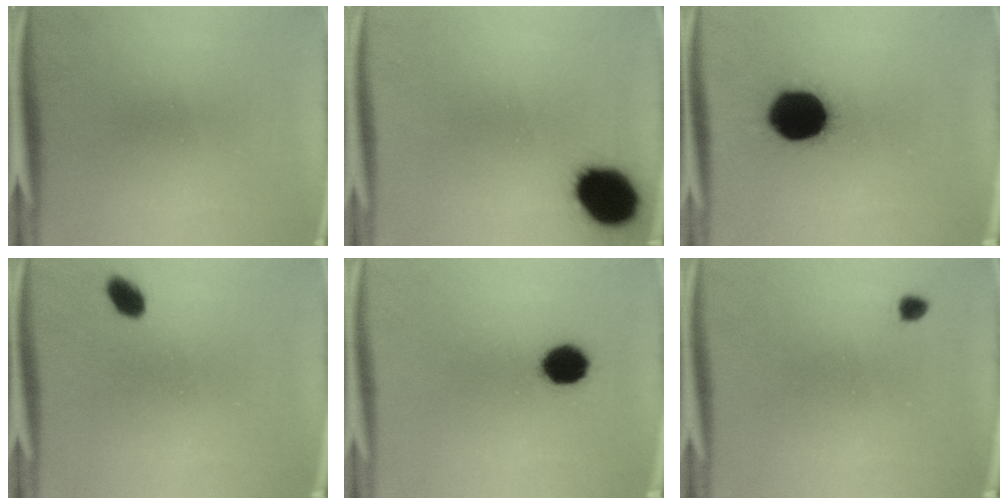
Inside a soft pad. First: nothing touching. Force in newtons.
{"total": 13.4}
{"total": 18.9}
{"total": 3.3}
{"total": 8.0}
{"total": 1.3}